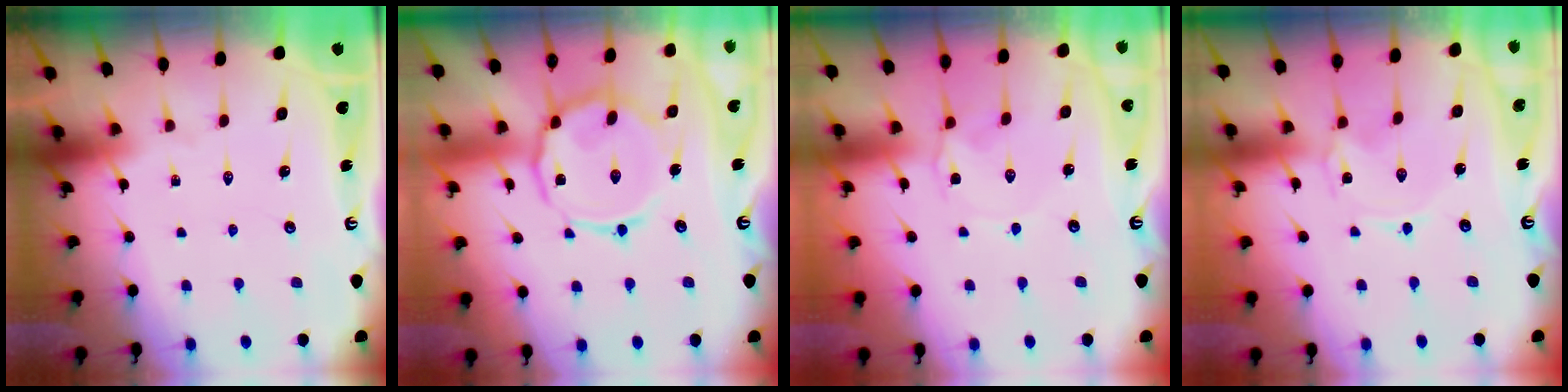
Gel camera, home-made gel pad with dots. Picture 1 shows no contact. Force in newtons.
{"total": 13.3, "press": 13.3, "slide": 1.2}
{"total": 2.7, "press": 2.6, "slide": 0.4}
{"total": 0.0}